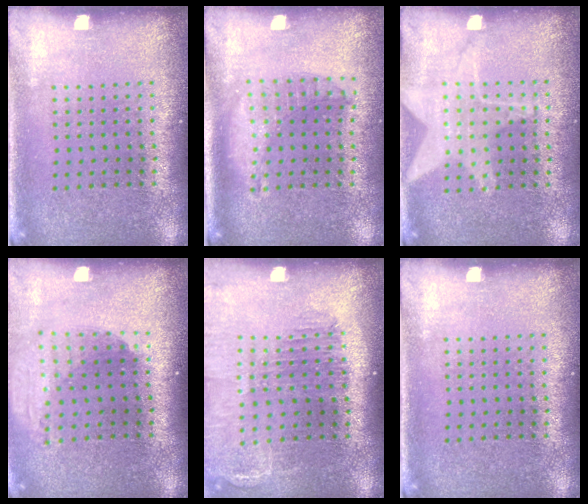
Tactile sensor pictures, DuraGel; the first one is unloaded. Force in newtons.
{"total": 1.2, "press": 1.2, "slide": 0.3}
{"total": 1.1, "press": 1.1, "slide": 0.3}
{"total": 1.9, "press": 1.5, "slide": 1.2}
{"total": 1.5, "press": 1.5, "slide": 0.0}
{"total": 0.0}